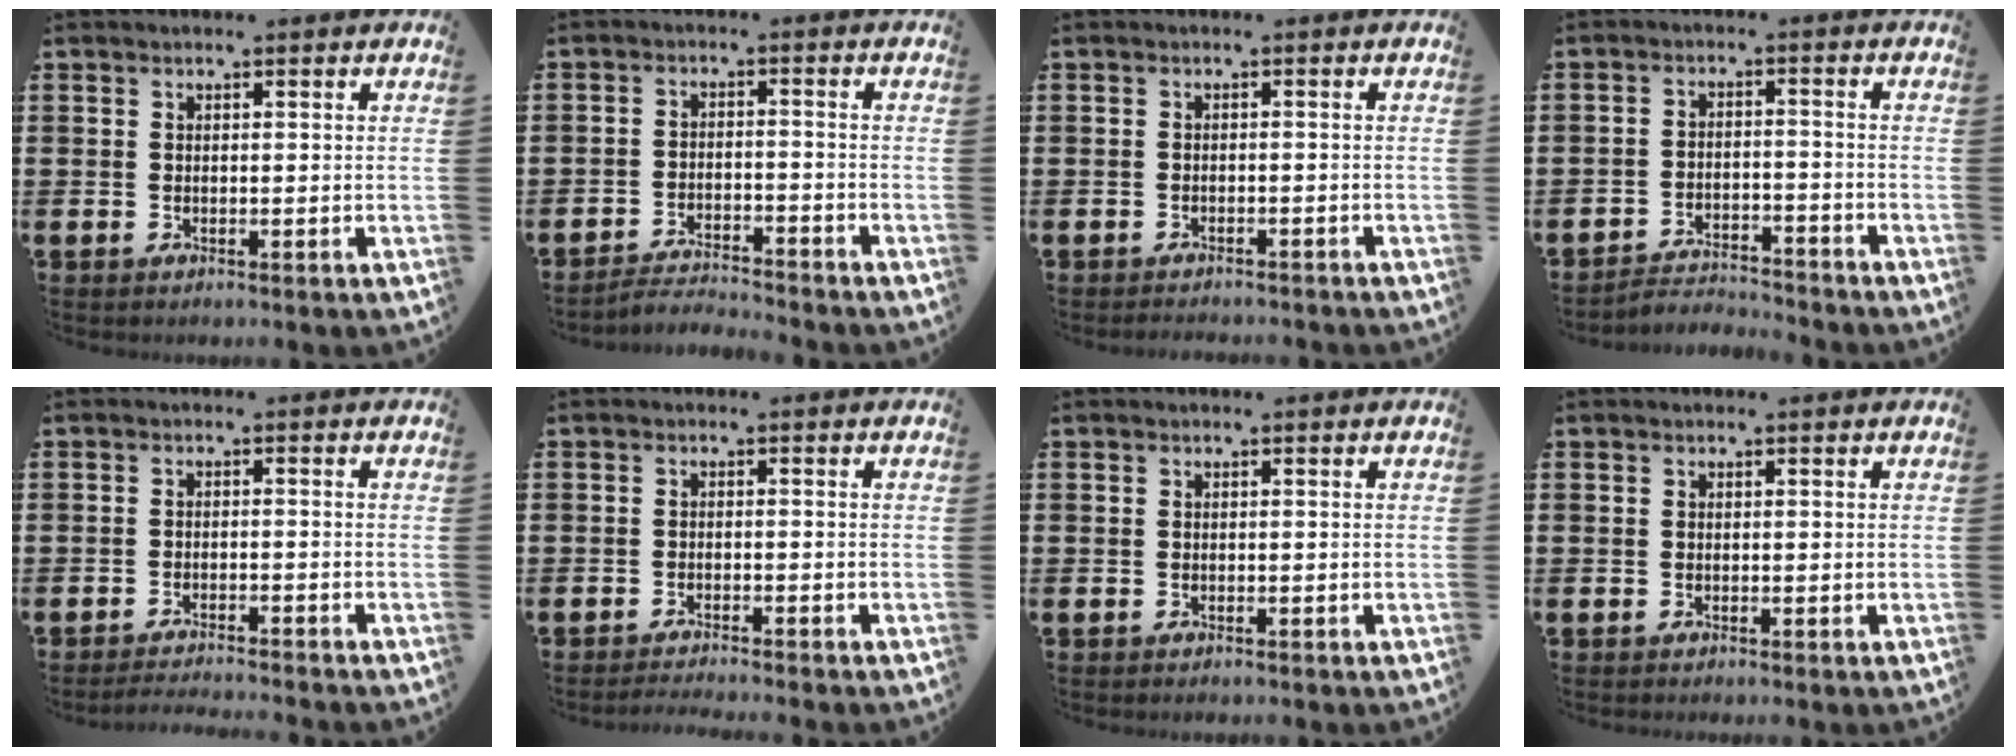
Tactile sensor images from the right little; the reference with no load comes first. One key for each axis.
{"total": 2.8, "fx": -2.8, "fy": 0.0, "fz": 0.0, "tx": -0.005, "ty": 0.004, "tz": -0.062}
{"total": 1.1, "fx": -1.1, "fy": 0.0, "fz": 0.0, "tx": -0.002, "ty": 0.001, "tz": -0.022}
{"total": 2.9, "fx": -2.9, "fy": 0.2, "fz": -0.1, "tx": -0.007, "ty": 0.003, "tz": -0.065}
{"total": 1.7, "fx": -1.7, "fy": -0.2, "fz": 0.3, "tx": -0.005, "ty": 0.003, "tz": -0.033}
{"total": 1.3, "fx": -1.2, "fy": -0.2, "fz": 0.2, "tx": -0.003, "ty": 0.000, "tz": -0.024}
{"total": 0.0}
{"total": 0.0}